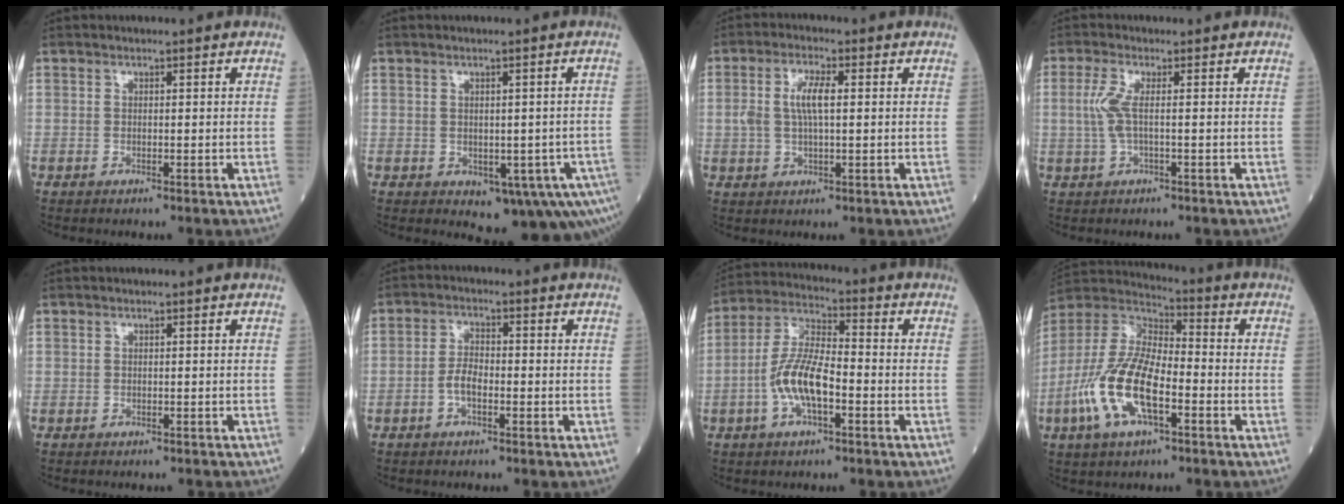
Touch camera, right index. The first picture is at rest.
{"total": 9.0, "force": [-3.9, 3.8, 7.1], "torque": [-0.067, 0.003, -0.042]}
{"total": 5.2, "force": [0.8, 1.5, 4.9], "torque": [-0.107, 0.012, 0.016]}
{"total": 3.4, "force": [0.2, 0.5, 3.4], "torque": [-0.089, 0.003, 0.001]}
{"total": 1.1, "force": [-0.9, 0.6, 0.1], "torque": [-0.007, 0.002, -0.013]}
{"total": 3.4, "force": [-1.2, 1.4, 2.8], "torque": [-0.057, 0.008, -0.025]}
{"total": 9.6, "force": [-2.7, 2.9, 8.7], "torque": [-0.188, 0.011, -0.054]}
{"total": 15.0, "force": [-5.0, 5.5, 13.1], "torque": [-0.289, 0.003, -0.096]}